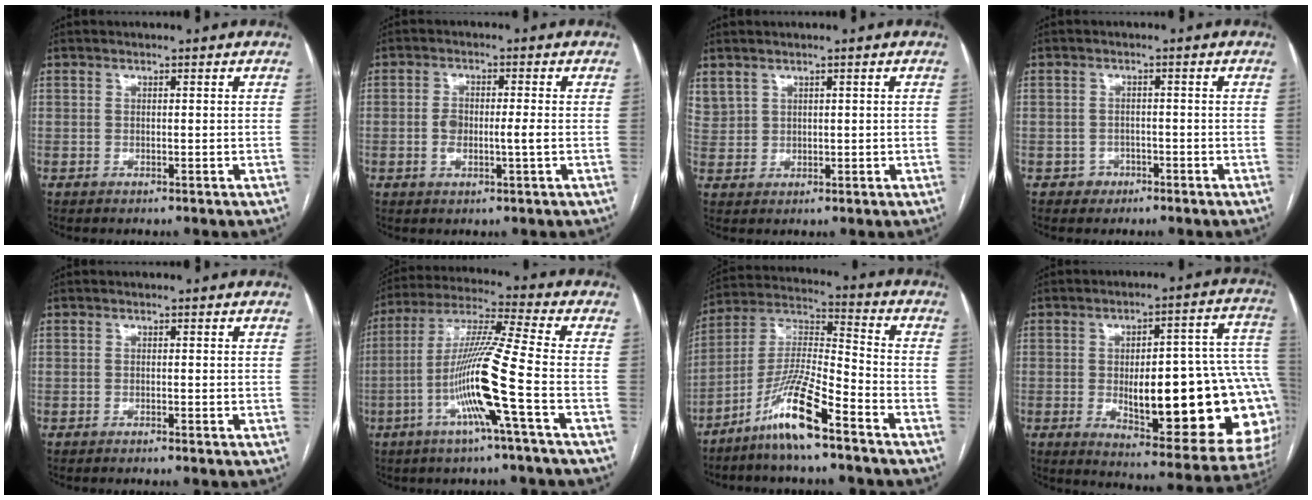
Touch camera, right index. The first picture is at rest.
{"total": 4.2, "force": [-0.5, 1.1, 4.0], "torque": [-0.084, 0.006, -0.007]}
{"total": 3.3, "force": [2.3, 2.1, 0.9], "torque": [-0.021, 0.009, 0.059]}
{"total": 2.2, "force": [-1.2, 1.8, 0.0], "torque": [0.010, 0.011, -0.019]}
{"total": 0.7, "force": [-0.6, -0.1, 0.3], "torque": [-0.008, 0.000, -0.009]}
{"total": 13.6, "force": [-4.4, -1.6, 12.8], "torque": [-0.251, -0.003, -0.092]}
{"total": 12.1, "force": [-8.0, 0.7, 9.1], "torque": [-0.184, -0.011, -0.158]}
{"total": 27.2, "force": [-3.3, 7.2, 26.1], "torque": [-0.253, 0.027, -0.024]}